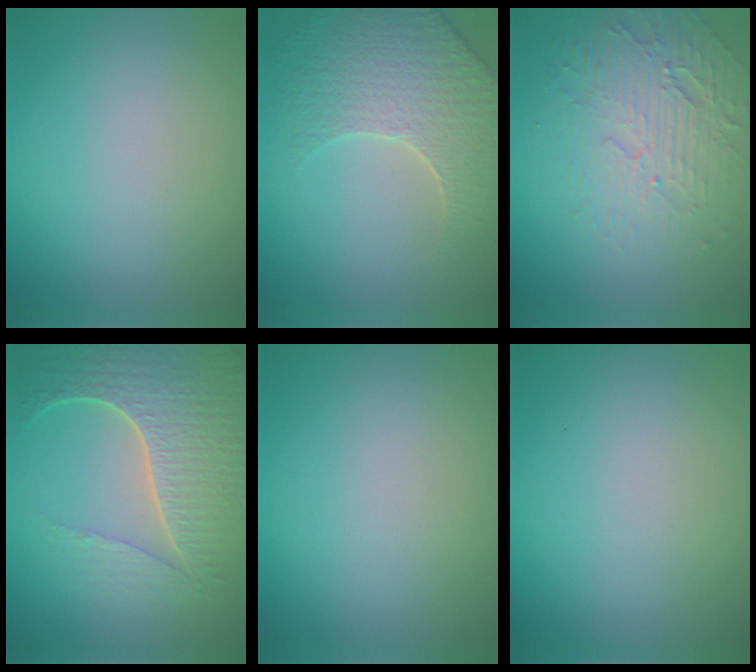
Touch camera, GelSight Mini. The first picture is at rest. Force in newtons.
{"total": 5.9, "press": 5.1, "slide": 3.0}
{"total": 4.3, "press": 3.8, "slide": 2.1}
{"total": 7.7, "press": 5.6, "slide": 5.3}
{"total": 0.0}
{"total": 0.0}